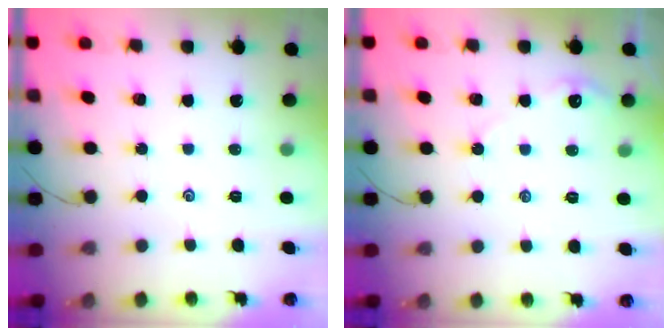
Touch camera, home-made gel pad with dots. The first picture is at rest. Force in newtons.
{"total": 3.4, "press": 3.4, "slide": 0.4}